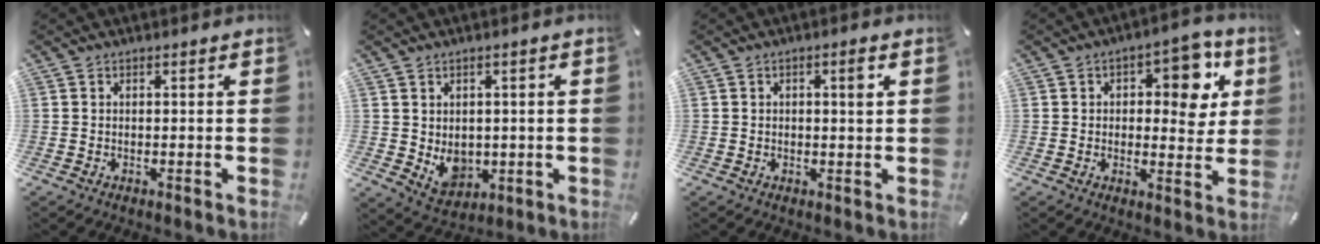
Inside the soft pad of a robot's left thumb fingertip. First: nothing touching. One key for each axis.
{"total": 6.3, "fx": 0.3, "fy": 5.8, "fz": 2.5, "tx": -0.033, "ty": -0.011, "tz": 0.009}
{"total": 2.5, "fx": 0.5, "fy": 0.8, "fz": 2.3, "tx": -0.028, "ty": 0.000, "tz": 0.001}
{"total": 10.5, "fx": 3.3, "fy": 6.1, "fz": 7.9, "tx": -0.084, "ty": -0.014, "tz": 0.047}